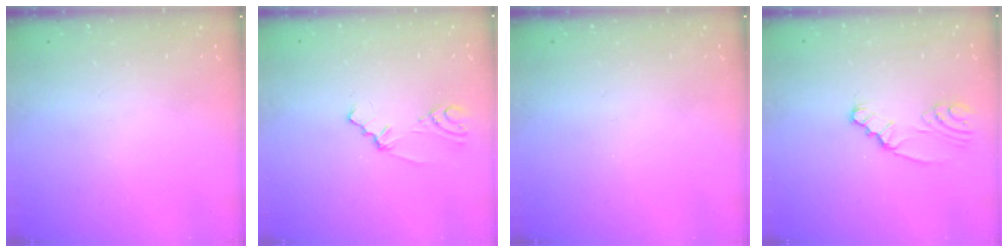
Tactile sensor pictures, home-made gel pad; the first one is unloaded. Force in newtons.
{"total": 1.7, "press": 1.7, "slide": 0.4}
{"total": 0.0}
{"total": 2.2, "press": 2.2, "slide": 0.1}